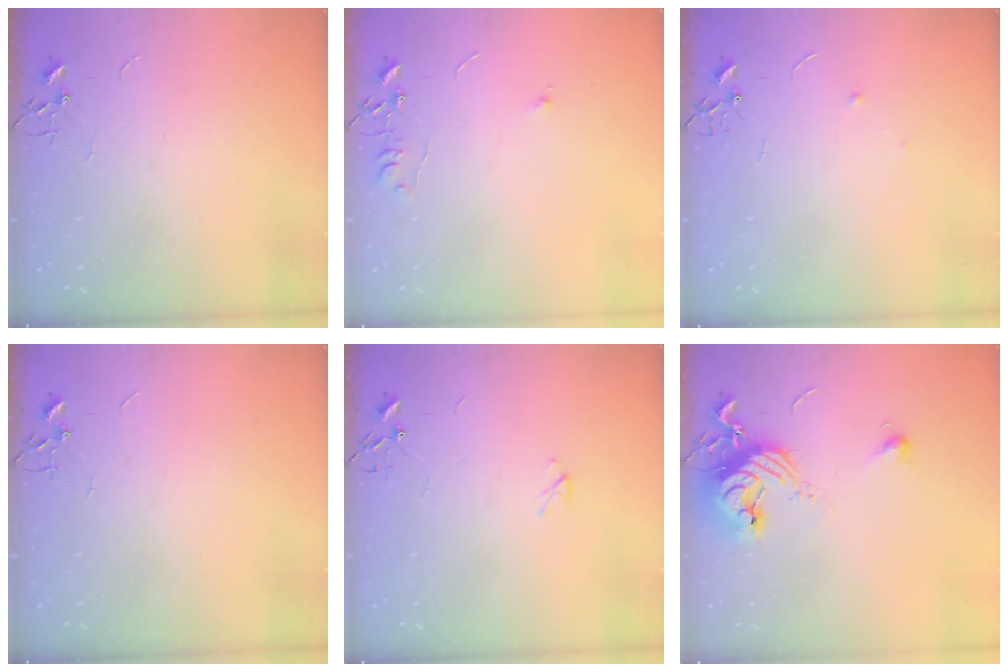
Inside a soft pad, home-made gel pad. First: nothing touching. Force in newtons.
{"total": 6.0, "press": 5.9, "slide": 0.7}
{"total": 4.7, "press": 4.7, "slide": 0.5}
{"total": 0.0}
{"total": 2.9, "press": 2.9, "slide": 0.5}
{"total": 14.3, "press": 14.2, "slide": 1.4}